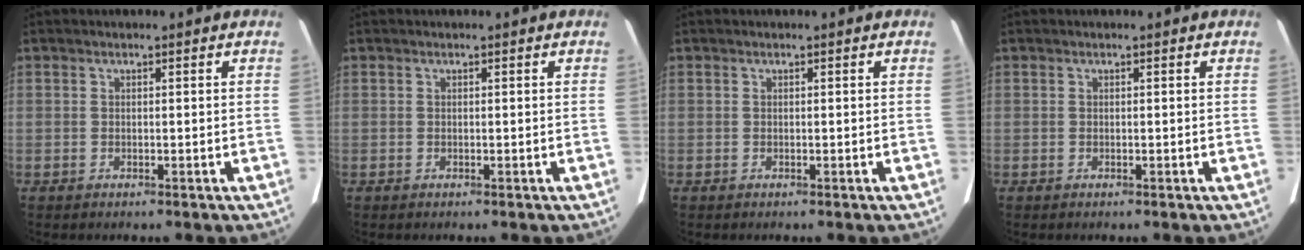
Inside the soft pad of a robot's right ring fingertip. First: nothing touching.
{"total": 0.0}
{"total": 0.0}
{"total": 0.0}